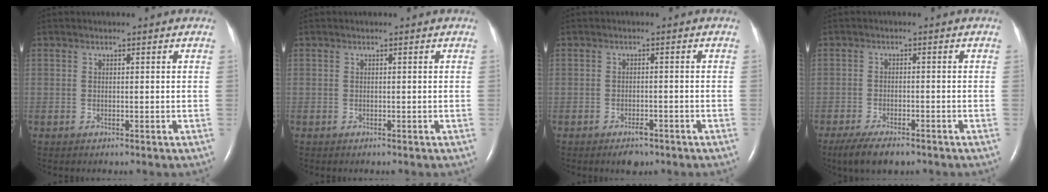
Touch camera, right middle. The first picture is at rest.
{"total": 0.0}
{"total": 2.6, "force": [-1.9, 1.2, 1.4], "torque": [-0.023, -0.001, -0.020]}
{"total": 6.5, "force": [-4.9, 2.0, 3.8], "torque": [-0.068, -0.012, -0.077]}